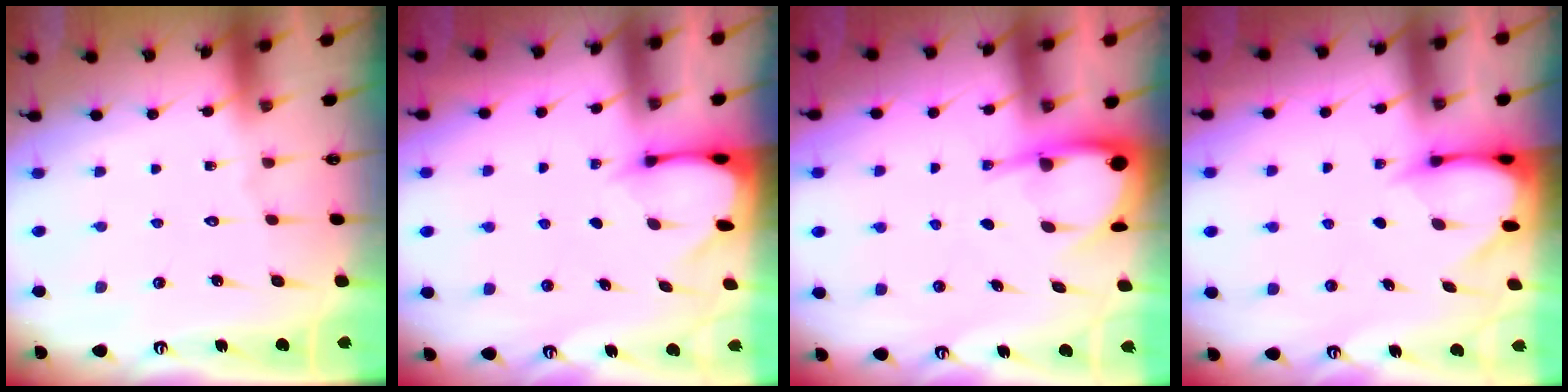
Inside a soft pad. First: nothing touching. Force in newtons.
{"total": 2.6, "press": 2.5, "slide": 0.3}
{"total": 6.2, "press": 6.1, "slide": 0.8}
{"total": 3.3, "press": 3.3, "slide": 0.3}